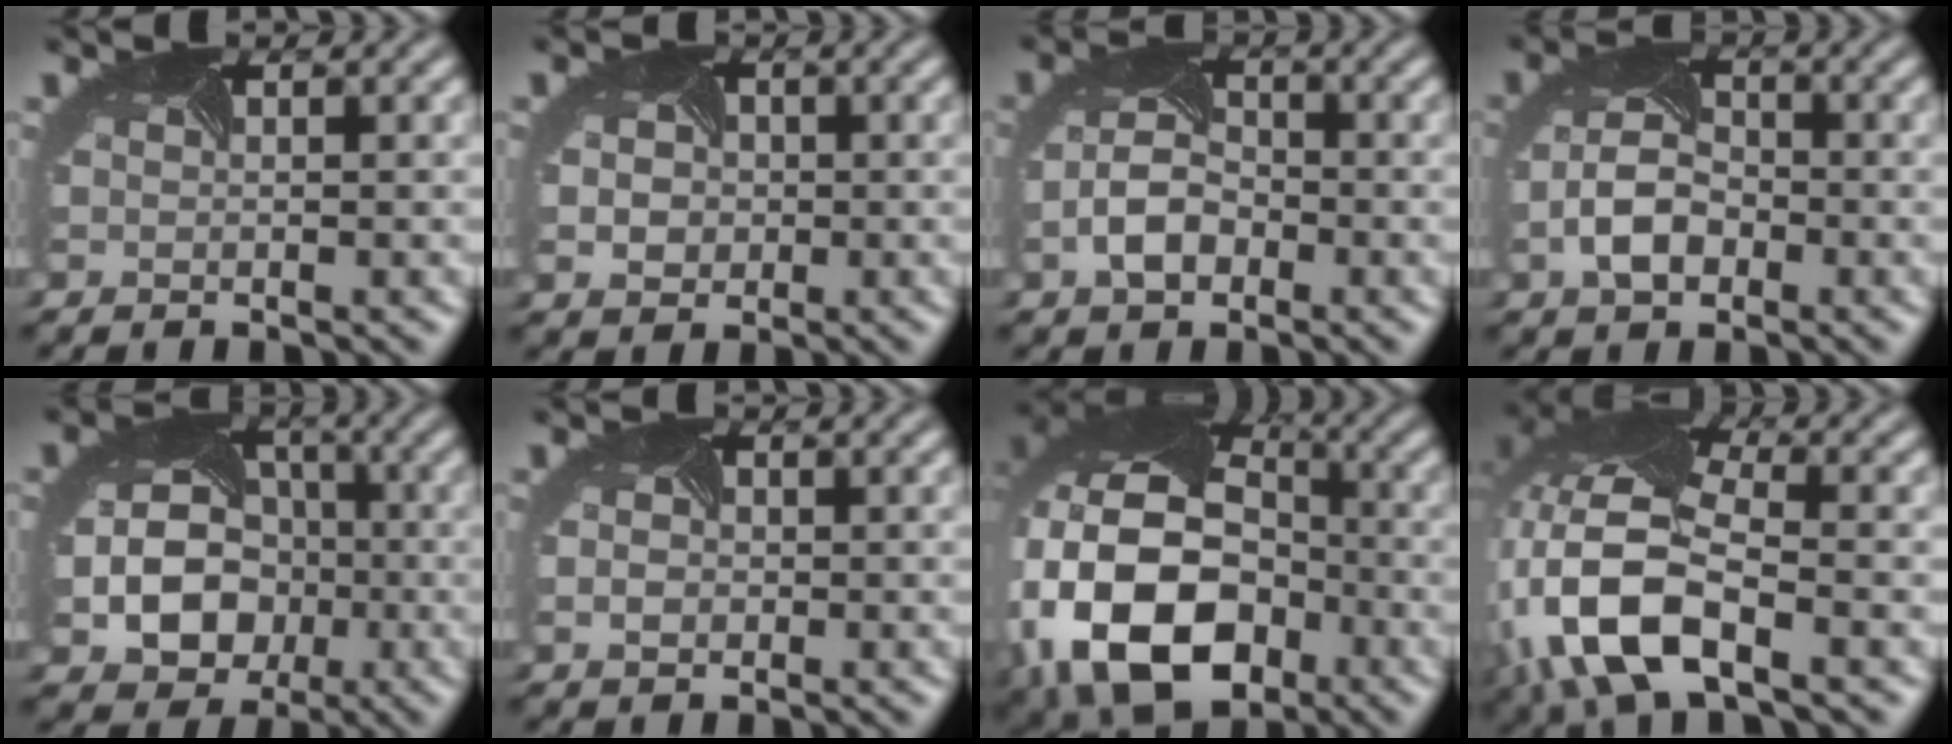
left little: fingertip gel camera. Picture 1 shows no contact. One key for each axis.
{"total": 5.4, "fx": 0.3, "fy": 4.2, "fz": 3.3, "tx": -0.046, "ty": 0.009, "tz": -0.011}
{"total": 3.6, "fx": -1.4, "fy": 2.2, "fz": 2.4, "tx": -0.058, "ty": -0.004, "tz": -0.031}
{"total": 4.1, "fx": -1.4, "fy": 2.6, "fz": 2.9, "tx": -0.071, "ty": -0.005, "tz": -0.029}
{"total": 8.6, "fx": -2.0, "fy": 6.9, "fz": 4.7, "tx": -0.071, "ty": -0.030, "tz": -0.041}
{"total": 1.6, "fx": -0.2, "fy": 1.2, "fz": 1.1, "tx": -0.018, "ty": -0.001, "tz": -0.006}
{"total": 18.6, "fx": -4.7, "fy": 13.3, "fz": 12.1, "tx": -0.262, "ty": -0.018, "tz": -0.080}
{"total": 12.0, "fx": -4.0, "fy": 5.6, "fz": 9.8, "tx": -0.222, "ty": 0.003, "tz": -0.080}